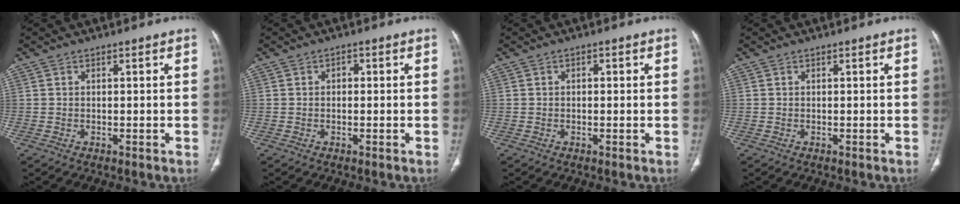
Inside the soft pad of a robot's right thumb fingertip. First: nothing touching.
{"total": 1.2, "force": [0.0, 0.9, 0.8], "torque": [-0.008, 0.004, -0.003]}
{"total": 1.0, "force": [0.2, 0.6, 0.8], "torque": [-0.013, 0.004, 0.001]}
{"total": 0.0}